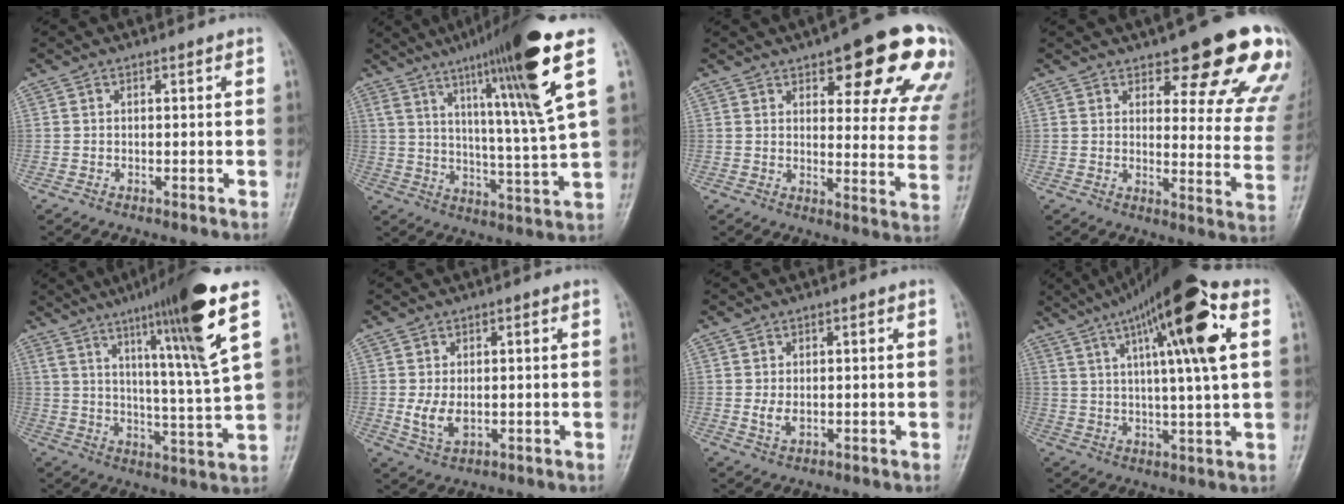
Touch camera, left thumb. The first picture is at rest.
{"total": 18.4, "force": [9.0, 0.1, 16.1], "torque": [-0.248, -0.042, 0.141]}
{"total": 21.1, "force": [12.0, 6.8, 16.0], "torque": [-0.159, -0.038, 0.140]}
{"total": 18.3, "force": [12.4, 5.5, 12.3], "torque": [-0.106, -0.062, 0.145]}
{"total": 17.0, "force": [8.6, -0.1, 14.7], "torque": [-0.228, -0.044, 0.136]}
{"total": 4.7, "force": [-0.5, 3.0, 3.6], "torque": [-0.070, -0.004, -0.003]}
{"total": 2.6, "force": [-0.3, 1.6, 2.0], "torque": [-0.038, 0.000, -0.002]}
{"total": 18.5, "force": [6.9, 3.0, 16.9], "torque": [-0.272, 0.007, 0.105]}